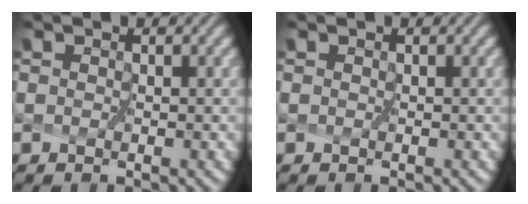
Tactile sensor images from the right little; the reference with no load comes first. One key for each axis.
{"total": 0.0}